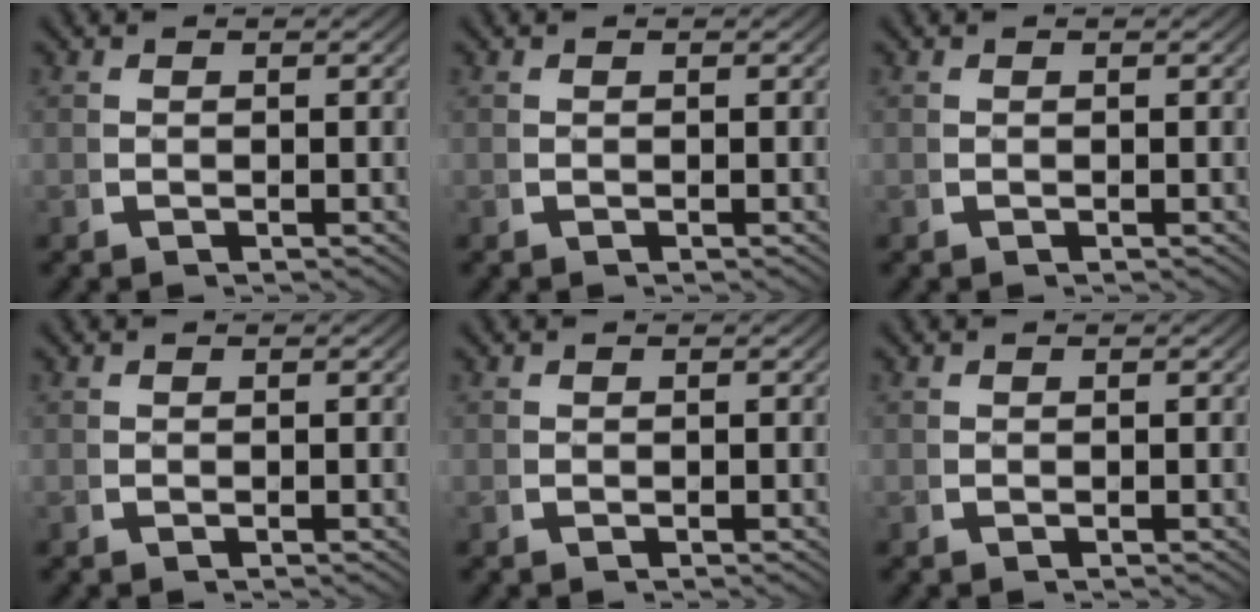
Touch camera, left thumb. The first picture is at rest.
{"total": 0.0}
{"total": 0.0}
{"total": 0.0}
{"total": 0.0}
{"total": 0.0}